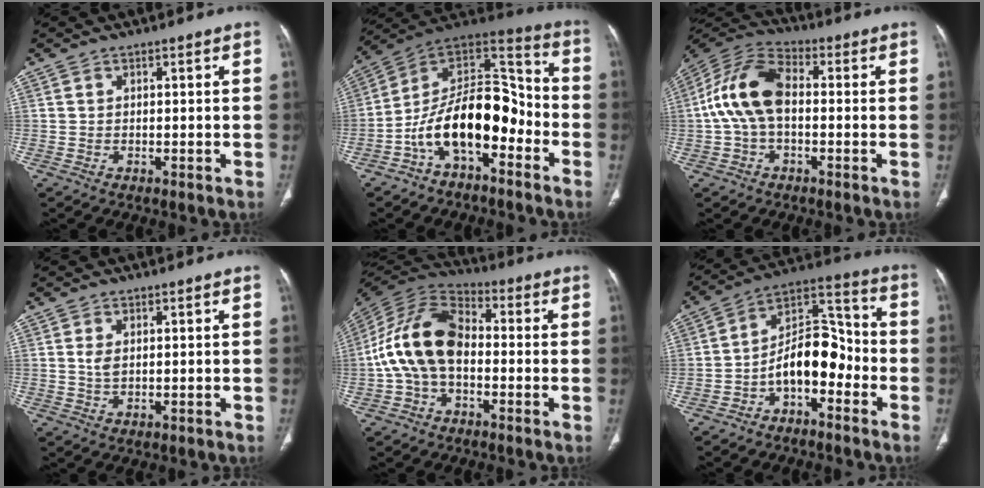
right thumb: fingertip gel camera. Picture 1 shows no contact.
{"total": 17.8, "force": [-6.8, 9.4, 13.5], "torque": [-0.199, 0.090, -0.120]}
{"total": 12.6, "force": [-0.1, 7.5, 10.2], "torque": [-0.203, 0.035, -0.012]}
{"total": 1.9, "force": [0.5, 0.9, 1.6], "torque": [-0.035, -0.007, 0.015]}
{"total": 15.0, "force": [-1.5, 9.5, 11.5], "torque": [-0.220, 0.039, -0.038]}
{"total": 12.2, "force": [-4.3, 6.9, 9.1], "torque": [-0.121, 0.070, -0.080]}